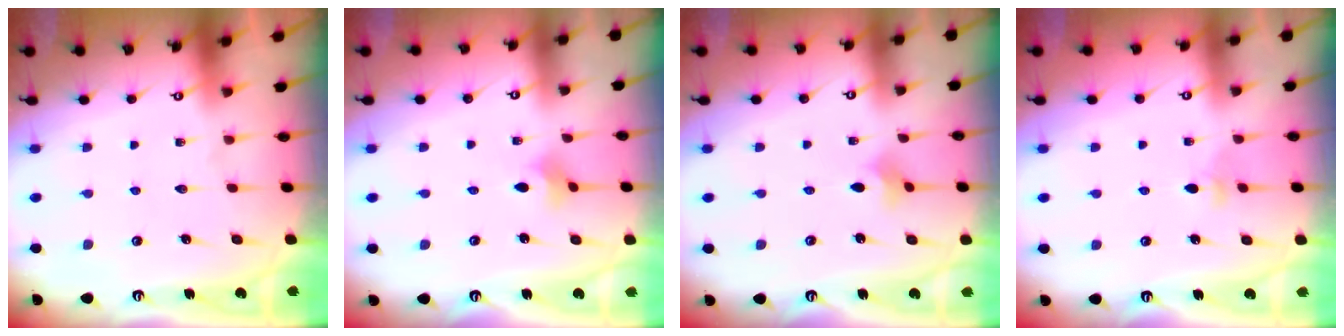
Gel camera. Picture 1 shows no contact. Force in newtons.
{"total": 3.6, "press": 3.6, "slide": 0.6}
{"total": 3.1, "press": 3.0, "slide": 0.7}
{"total": 3.4, "press": 3.3, "slide": 0.6}